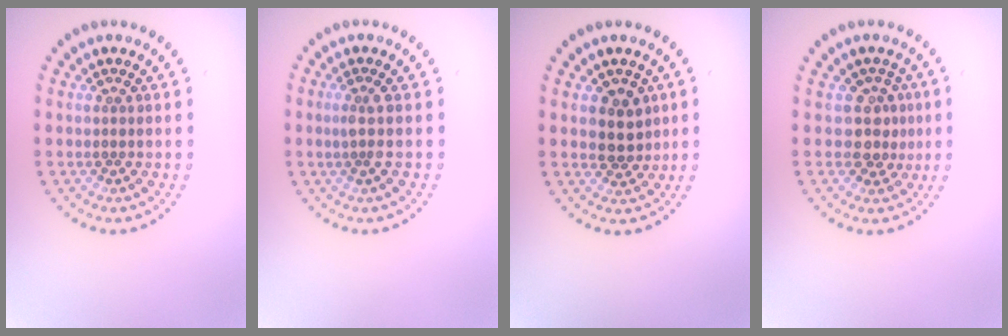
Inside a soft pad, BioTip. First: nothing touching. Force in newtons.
{"total": 1.5, "press": 1.1, "slide": 1.0}
{"total": 2.6, "press": 2.4, "slide": 1.0}
{"total": 2.5, "press": 2.1, "slide": 1.5}